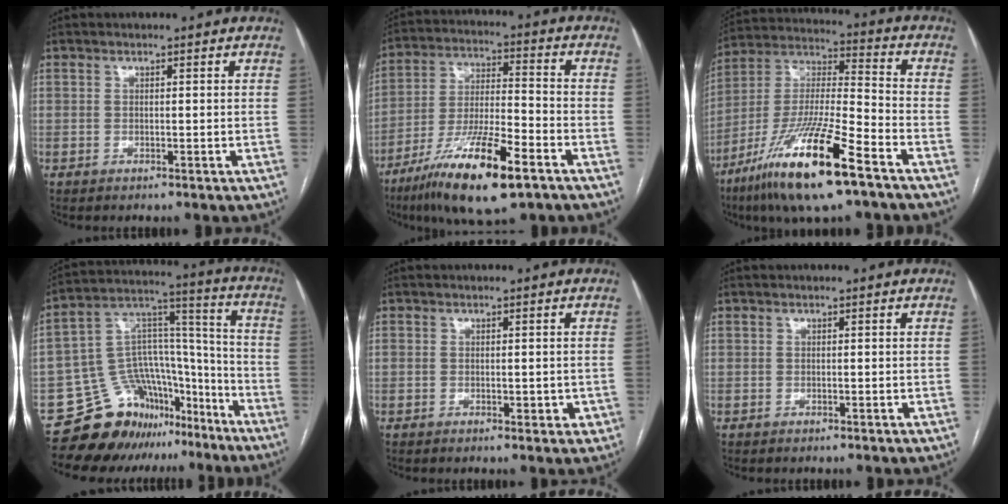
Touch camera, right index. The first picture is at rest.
{"total": 16.8, "force": [-9.8, 2.7, 13.3], "torque": [-0.253, -0.030, -0.173]}
{"total": 19.8, "force": [-11.5, 1.9, 16.0], "torque": [-0.335, -0.041, -0.213]}
{"total": 15.8, "force": [-12.2, 8.9, 4.4], "torque": [-0.056, 0.088, -0.199]}
{"total": 2.9, "force": [-0.4, 1.9, 2.2], "torque": [-0.025, 0.009, 0.001]}
{"total": 0.0}